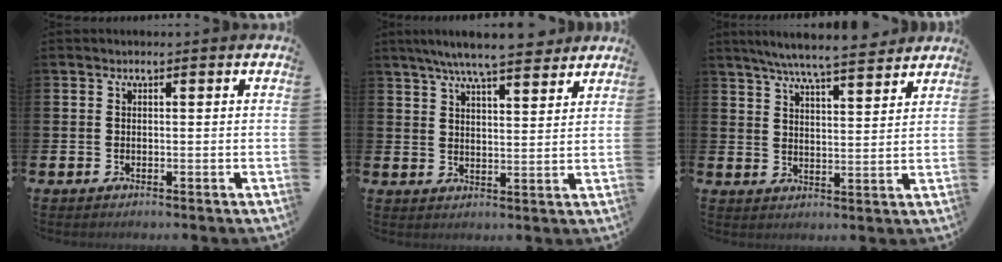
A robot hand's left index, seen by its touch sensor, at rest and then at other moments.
{"total": 7.4, "force": [6.8, 0.7, 2.9], "torque": [-0.065, -0.028, 0.120]}
{"total": 6.7, "force": [6.3, 0.1, 2.1], "torque": [-0.058, -0.034, 0.111]}